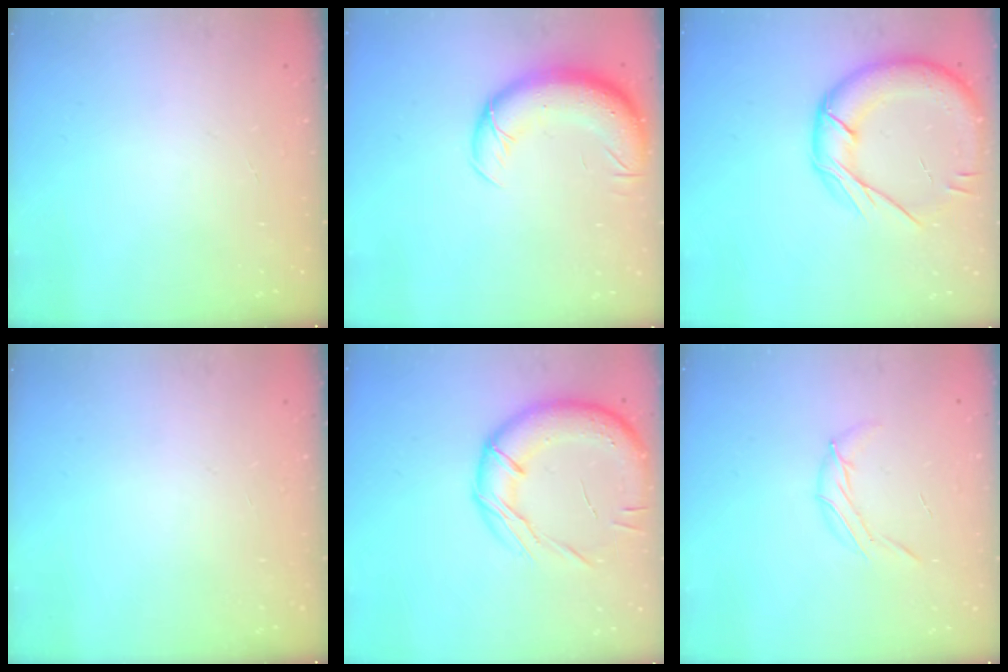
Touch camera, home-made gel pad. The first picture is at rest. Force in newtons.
{"total": 13.0, "press": 12.6, "slide": 3.2}
{"total": 17.8, "press": 17.7, "slide": 1.7}
{"total": 0.0}
{"total": 17.5, "press": 17.4, "slide": 2.2}
{"total": 7.4, "press": 7.2, "slide": 1.3}